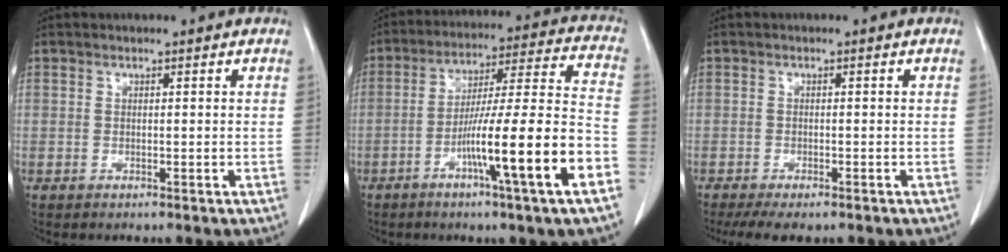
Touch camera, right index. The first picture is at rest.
{"total": 17.5, "force": [-7.3, -0.9, 15.9], "torque": [-0.254, -0.002, -0.120]}
{"total": 6.4, "force": [-5.1, 2.0, 3.3], "torque": [-0.043, -0.008, -0.072]}